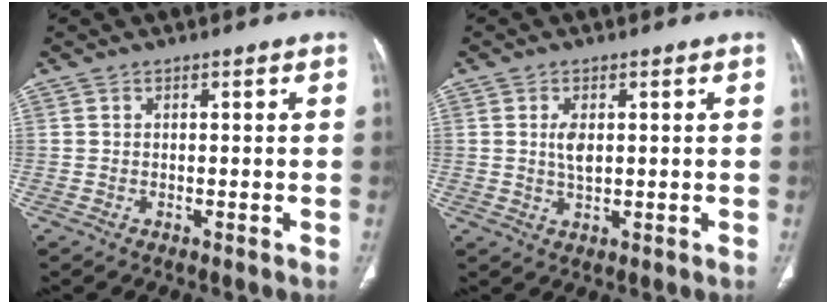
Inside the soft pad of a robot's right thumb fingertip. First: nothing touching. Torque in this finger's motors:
{"motor_torque": [0.76, 0.70, 0.43, 0.04, 0.04]}